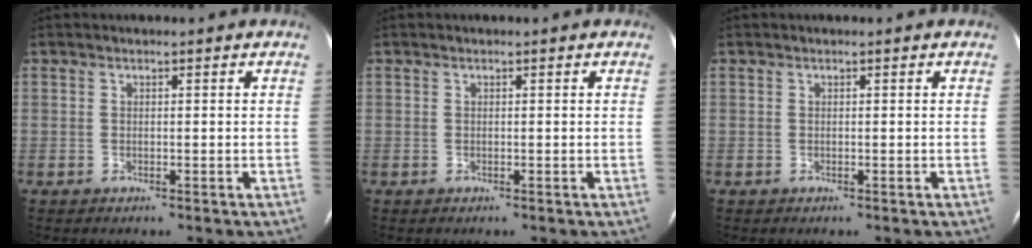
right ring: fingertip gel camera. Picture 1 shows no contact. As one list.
[{"total": 0.0}, {"total": 0.0}]